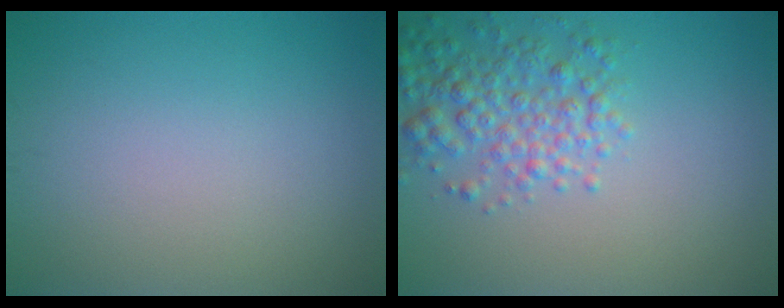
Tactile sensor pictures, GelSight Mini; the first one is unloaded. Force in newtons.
{"total": 4.1, "press": 4.1, "slide": 0.1}